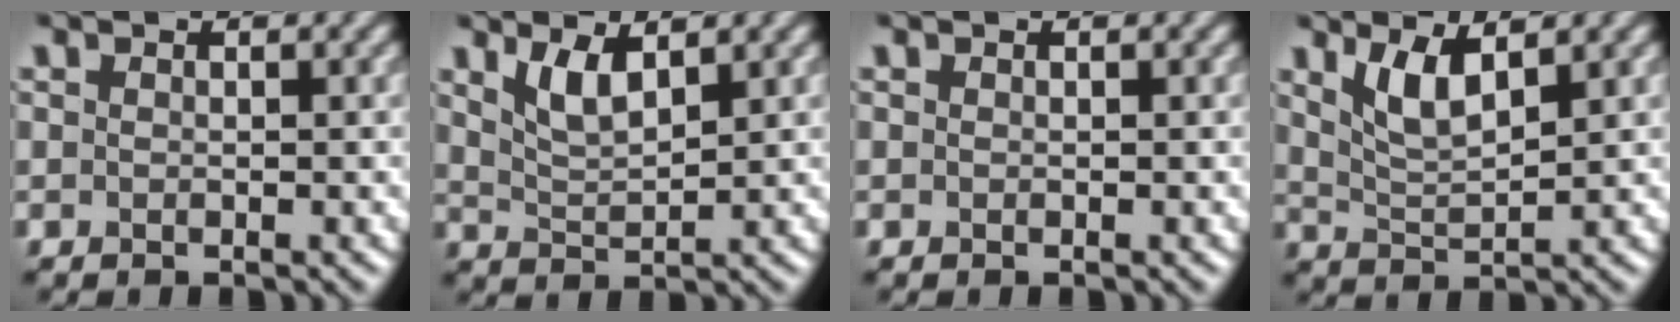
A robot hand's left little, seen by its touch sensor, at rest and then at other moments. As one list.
[{"total": 2.9, "force": [1.8, 0.9, 2.1], "torque": [-0.046, -0.009, 0.040]}, {"total": 0.0}, {"total": 3.4, "force": [2.0, 0.9, 2.6], "torque": [-0.058, -0.008, 0.044]}]